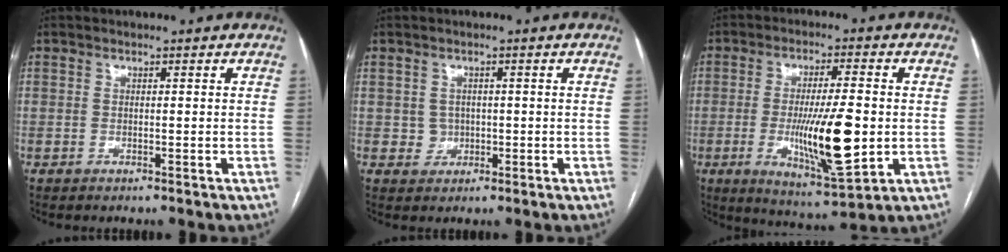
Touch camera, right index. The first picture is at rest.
{"total": 2.1, "force": [-0.1, 2.1, 0.5], "torque": [-0.003, 0.004, 0.002]}
{"total": 13.8, "force": [-2.0, 2.3, 13.5], "torque": [-0.235, -0.020, -0.026]}